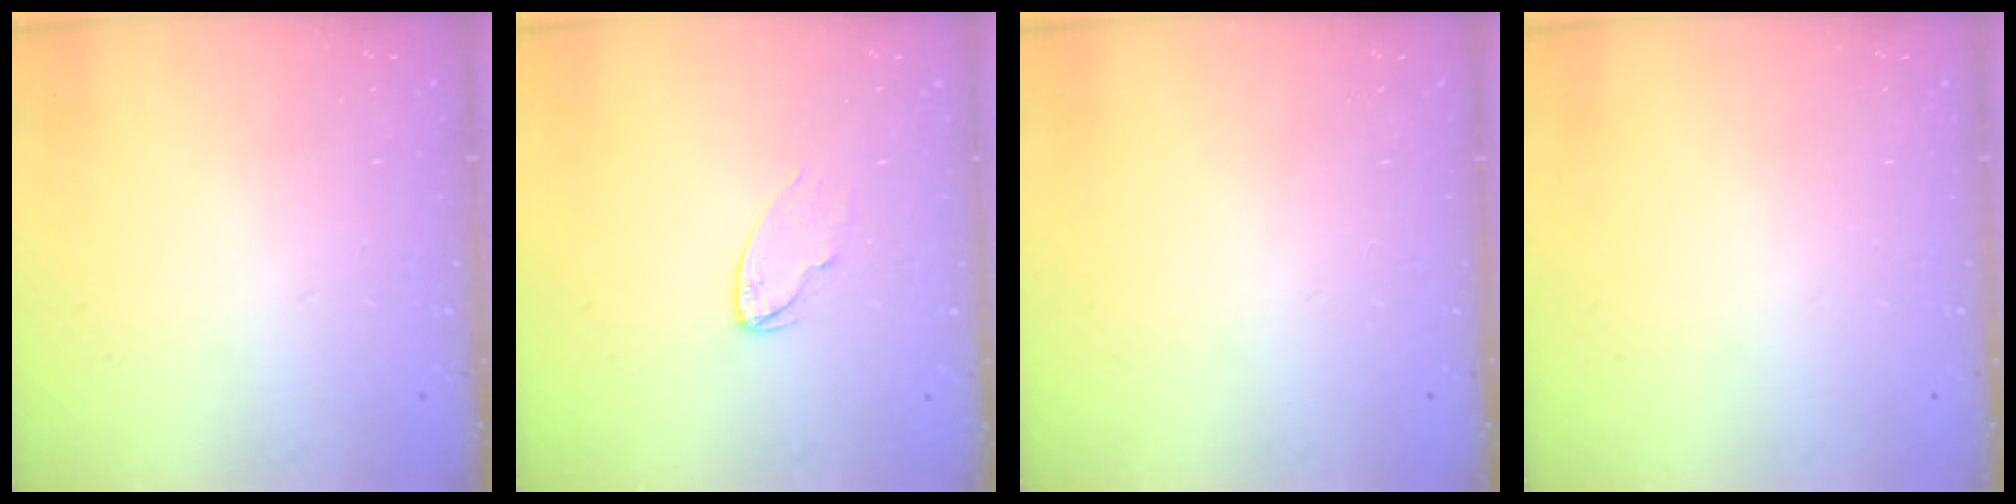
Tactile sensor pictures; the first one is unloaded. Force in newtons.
{"total": 5.4, "press": 5.3, "slide": 0.6}
{"total": 0.0}
{"total": 0.0}